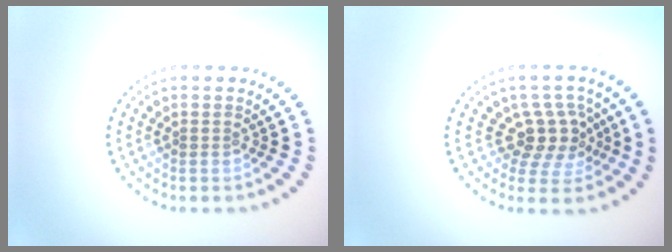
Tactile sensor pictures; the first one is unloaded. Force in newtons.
{"total": 3.5, "press": 3.0, "slide": 1.9}